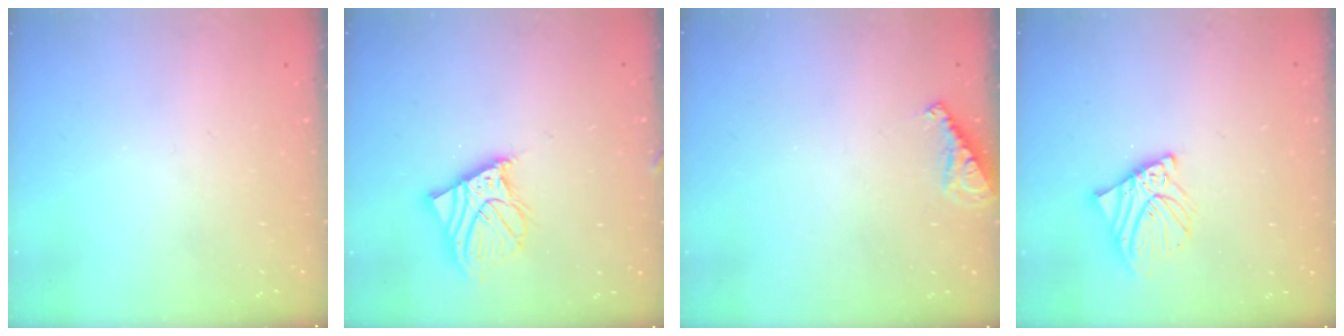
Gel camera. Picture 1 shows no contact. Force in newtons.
{"total": 10.4, "press": 10.3, "slide": 1.7}
{"total": 7.3, "press": 7.3, "slide": 0.7}
{"total": 9.0, "press": 8.9, "slide": 1.4}